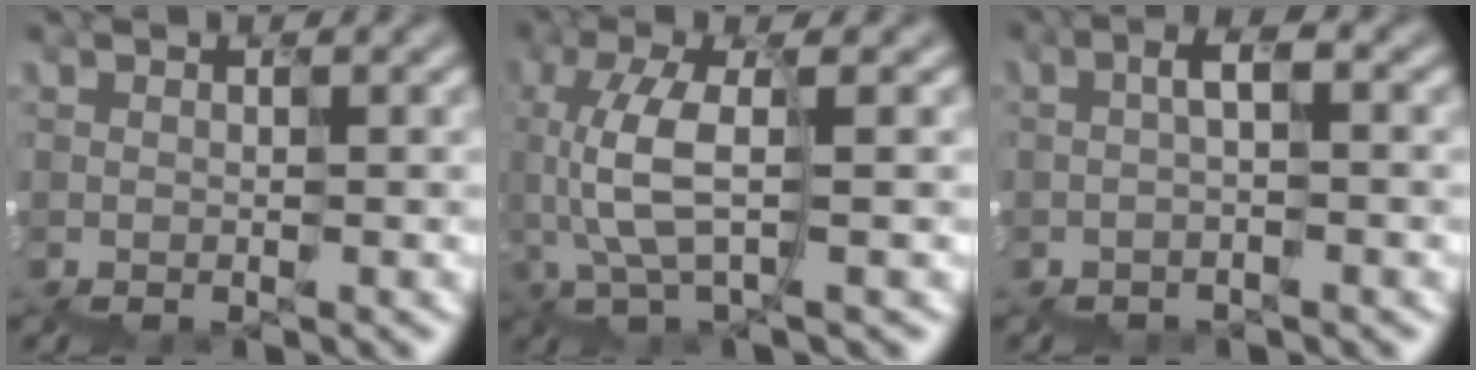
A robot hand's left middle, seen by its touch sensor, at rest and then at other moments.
{"total": 3.1, "force": [-1.5, 0.8, 2.5], "torque": [-0.106, 0.005, -0.039]}
{"total": 0.6, "force": [-0.2, 0.1, 0.5], "torque": [-0.028, 0.002, -0.008]}